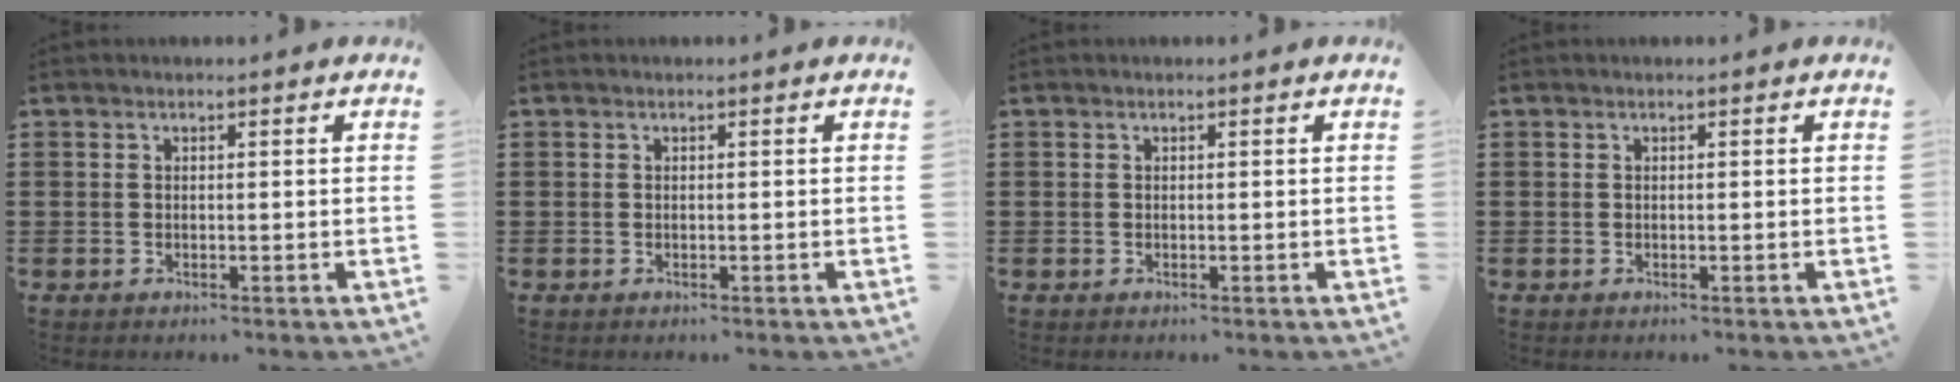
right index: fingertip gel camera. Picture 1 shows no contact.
{"total": 0.0}
{"total": 0.0}
{"total": 0.0}